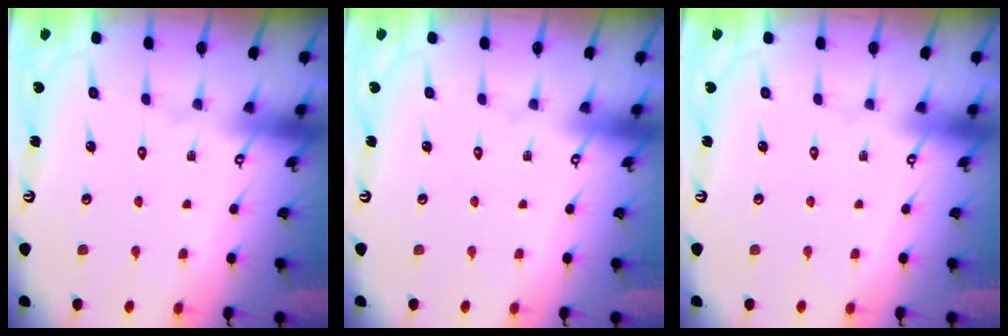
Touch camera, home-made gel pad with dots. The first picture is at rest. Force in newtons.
{"total": 0.0}
{"total": 0.0}